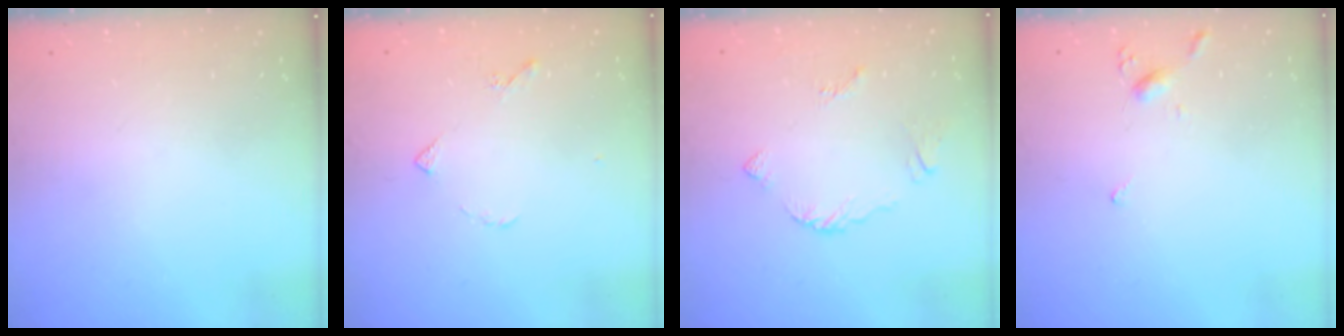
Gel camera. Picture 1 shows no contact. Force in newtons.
{"total": 3.8, "press": 3.7, "slide": 0.8}
{"total": 4.1, "press": 4.1, "slide": 0.2}
{"total": 4.0, "press": 4.0, "slide": 0.7}